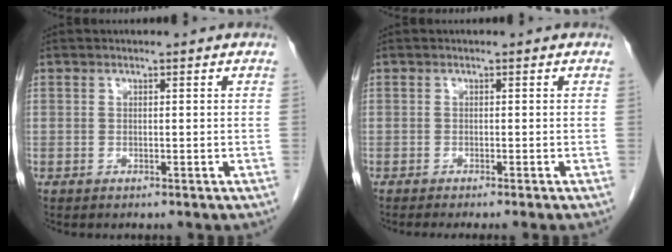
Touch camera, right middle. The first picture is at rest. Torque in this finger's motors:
{"motor_torque": [0.40, -0.26, 0.02, 0.03]}